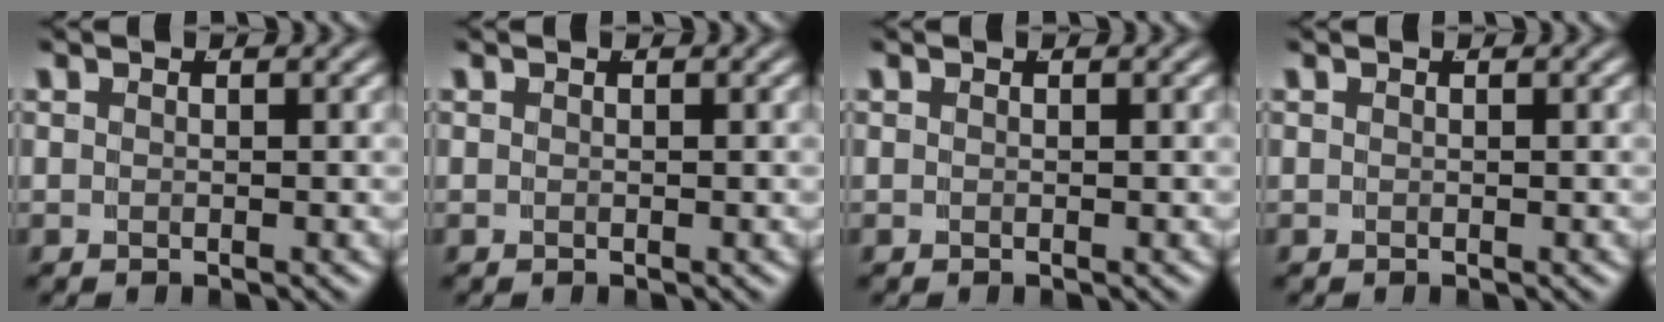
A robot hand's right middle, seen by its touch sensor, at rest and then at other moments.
{"total": 0.0}
{"total": 0.0}
{"total": 0.0}